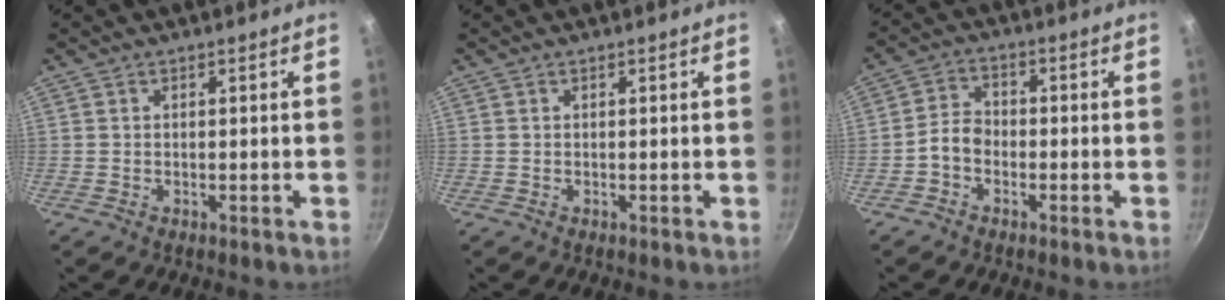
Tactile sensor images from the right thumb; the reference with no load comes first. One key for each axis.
{"total": 0.0}
{"total": 4.2, "fx": -1.8, "fy": 2.9, "fz": 2.3, "tx": -0.034, "ty": 0.028, "tz": -0.043}